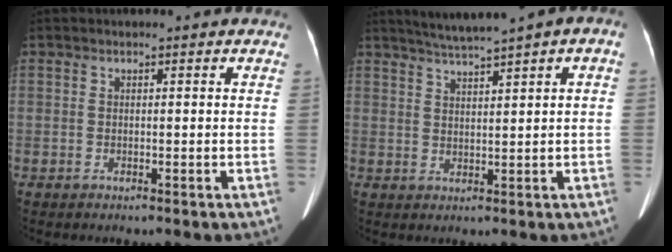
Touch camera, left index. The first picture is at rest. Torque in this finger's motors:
{"motor_torque": [0.16, -0.62, -0.06, 0.02]}